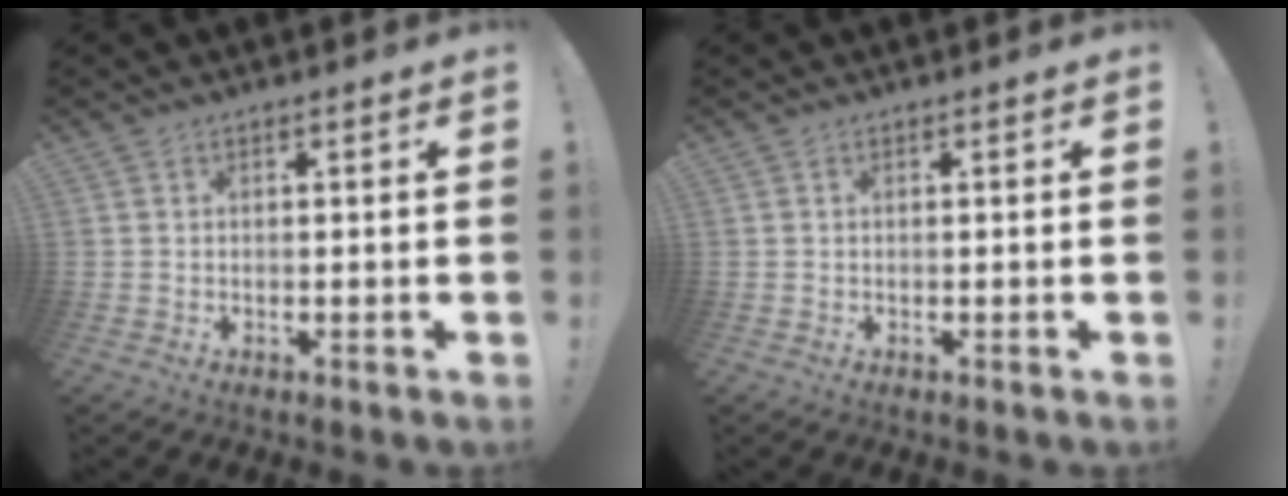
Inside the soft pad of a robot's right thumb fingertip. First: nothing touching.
{"total": 0.0}